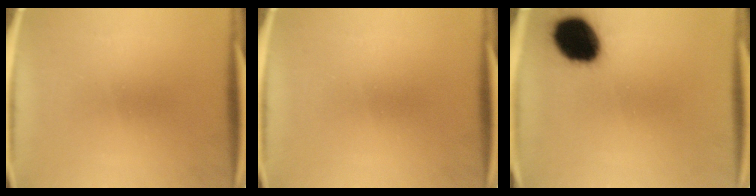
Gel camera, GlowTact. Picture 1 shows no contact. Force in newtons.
{"total": 0.0}
{"total": 16.0}